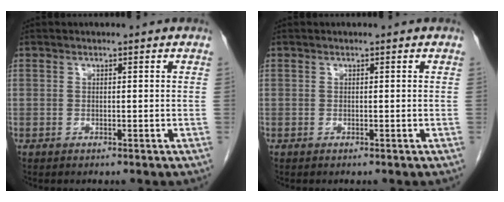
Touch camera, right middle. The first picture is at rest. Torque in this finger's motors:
{"motor_torque": [0.02, -0.06, 0.01, 0.00]}